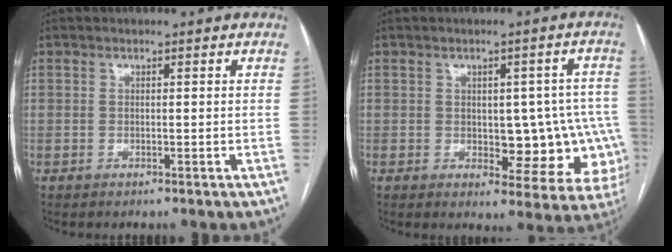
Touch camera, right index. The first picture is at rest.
{"total": 11.2, "force": [-1.4, 5.6, 9.6], "torque": [-0.092, 0.016, -0.005]}